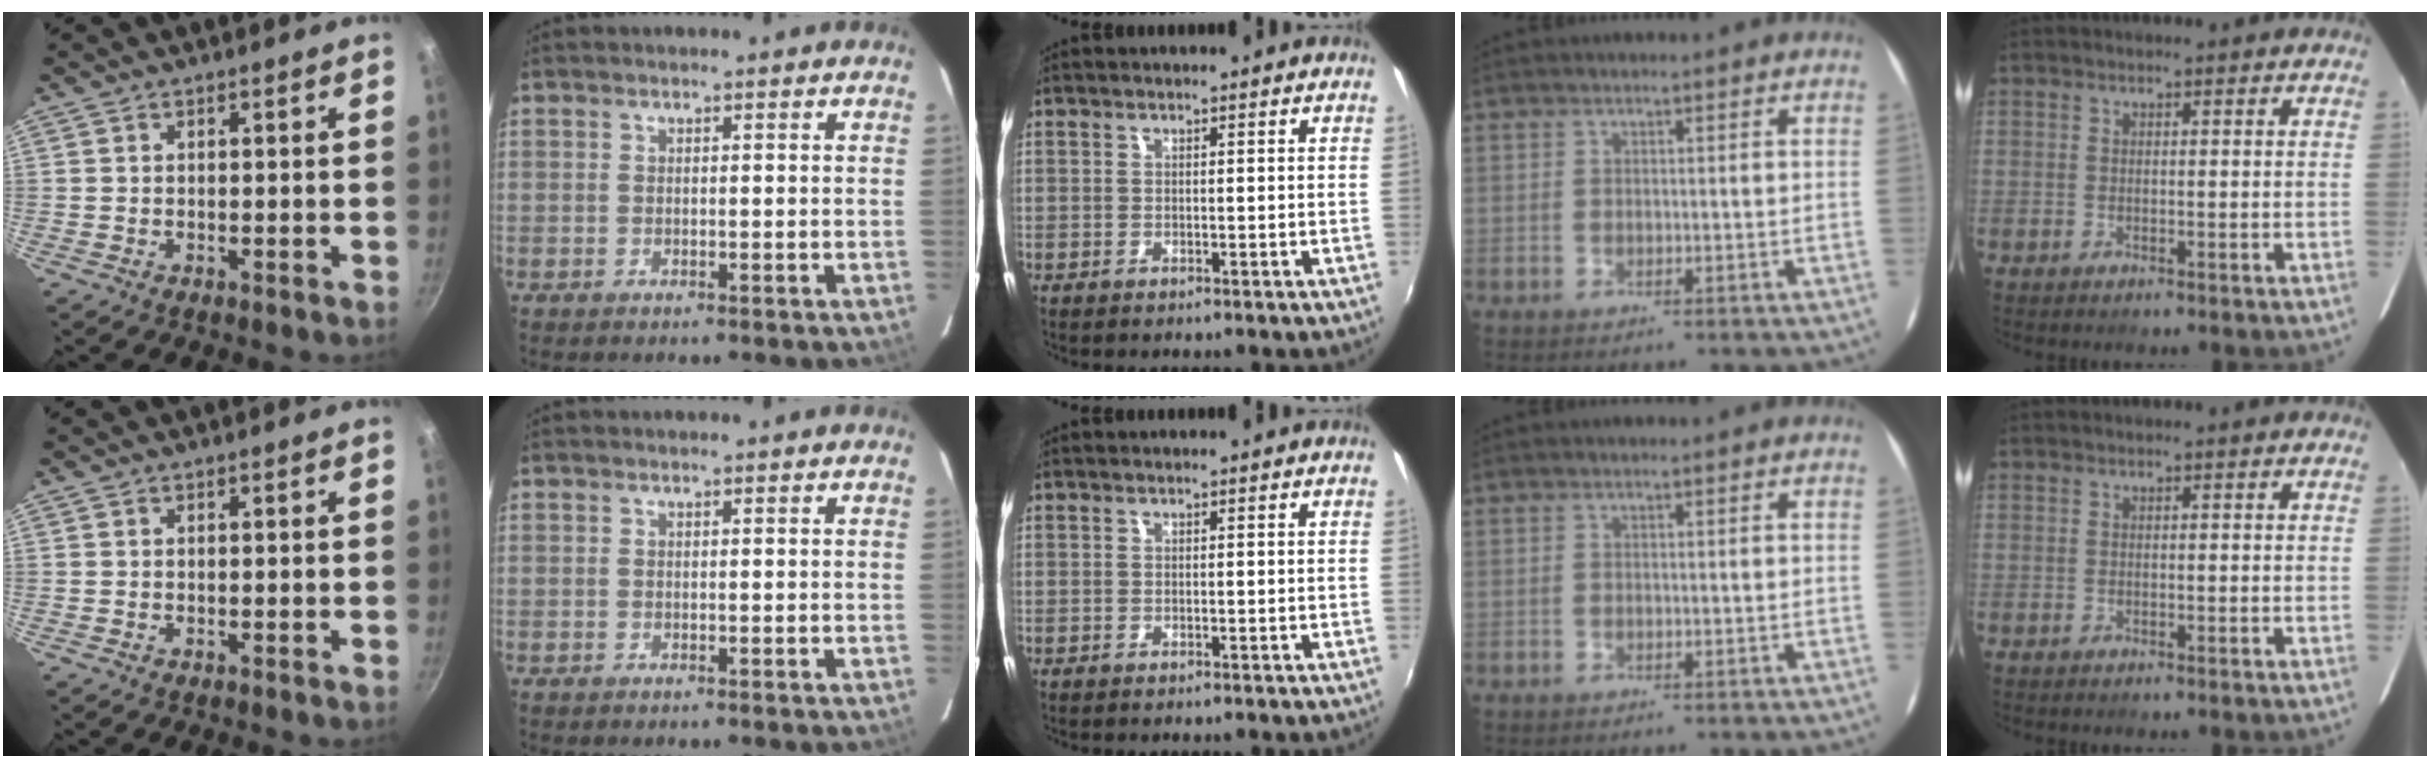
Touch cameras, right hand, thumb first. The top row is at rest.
{}